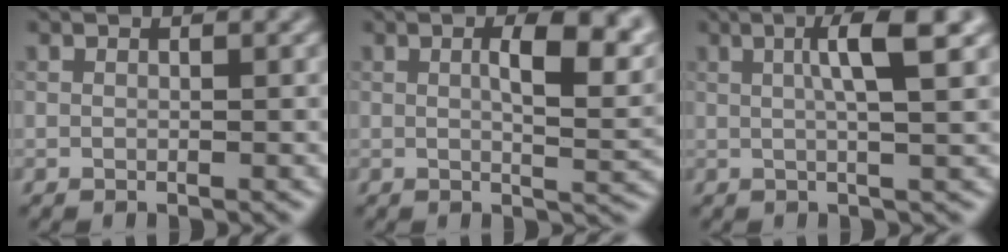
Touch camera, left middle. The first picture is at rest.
{"total": 6.5, "force": [1.8, 2.3, 5.8], "torque": [-0.075, 0.001, 0.027]}
{"total": 4.9, "force": [1.3, 0.8, 4.6], "torque": [-0.071, 0.009, 0.018]}